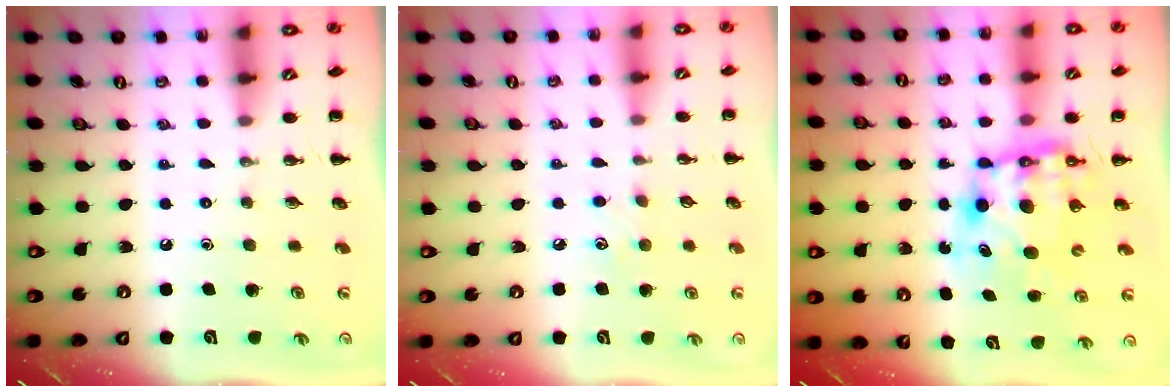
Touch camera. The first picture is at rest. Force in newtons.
{"total": 5.0, "press": 4.8, "slide": 1.3}
{"total": 8.9, "press": 8.6, "slide": 2.2}